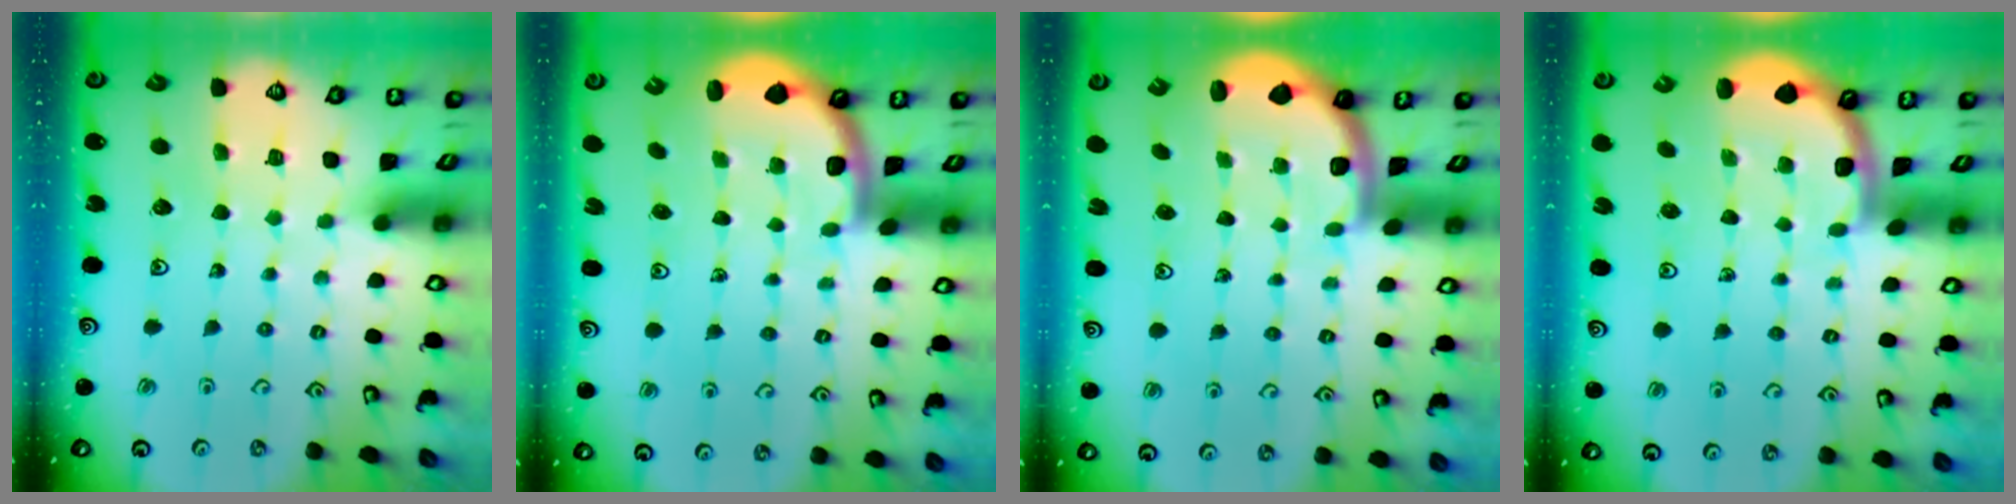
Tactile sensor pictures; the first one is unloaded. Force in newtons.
{"total": 1.6, "press": 1.6, "slide": 0.1}
{"total": 2.0, "press": 2.0, "slide": 0.5}
{"total": 1.9, "press": 1.9, "slide": 0.0}